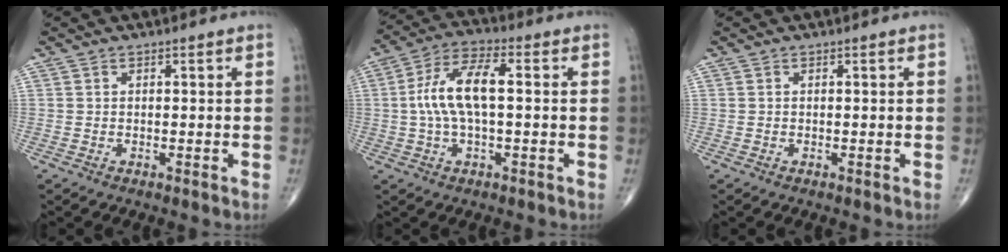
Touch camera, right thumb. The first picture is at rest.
{"total": 10.9, "force": [0.5, 4.4, 10.0], "torque": [-0.208, 0.029, 0.005]}
{"total": 0.0}